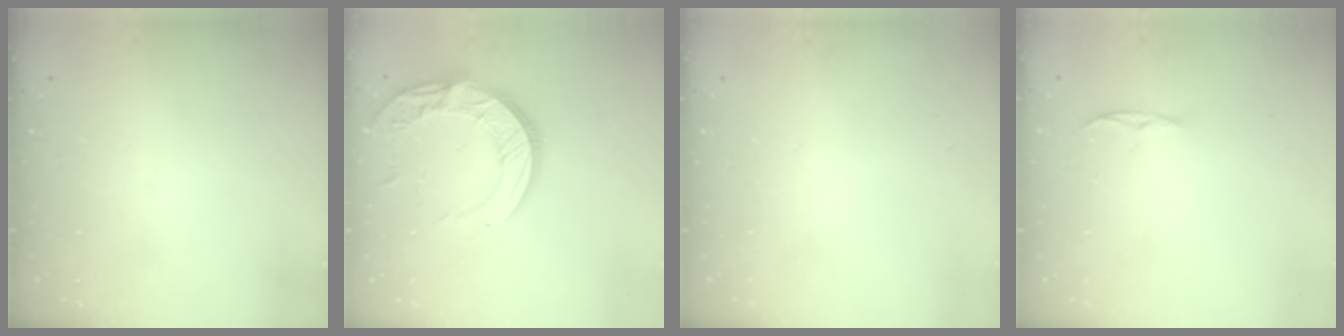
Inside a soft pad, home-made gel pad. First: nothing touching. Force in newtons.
{"total": 13.6, "press": 13.5, "slide": 1.2}
{"total": 0.0}
{"total": 3.3, "press": 3.3, "slide": 0.4}